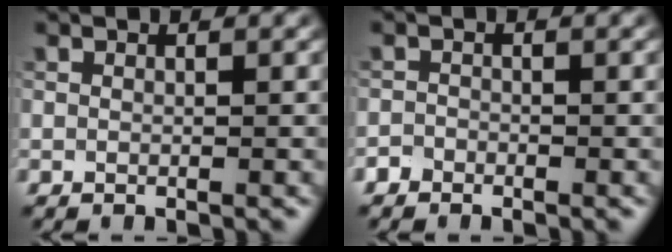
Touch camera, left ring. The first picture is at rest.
{"total": 1.0, "force": [-0.8, 0.5, -0.1], "torque": [0.001, 0.003, -0.018]}